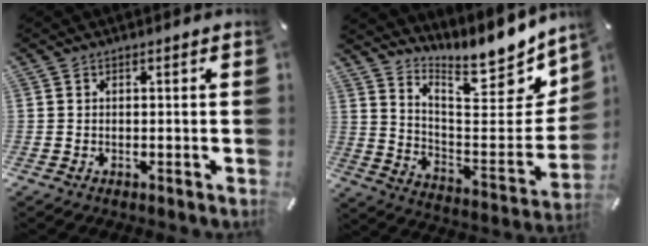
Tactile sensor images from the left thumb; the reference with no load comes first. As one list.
[{"total": 15.4, "force": [13.2, 4.3, 6.7], "torque": [-0.077, -0.136, 0.214]}]